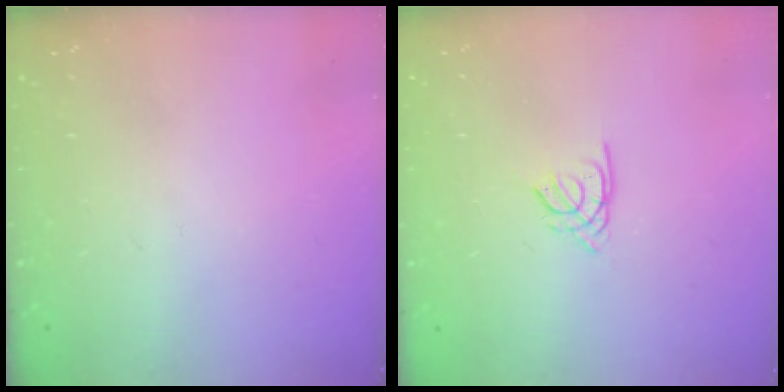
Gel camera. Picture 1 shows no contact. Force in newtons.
{"total": 1.4, "press": 1.4, "slide": 0.3}